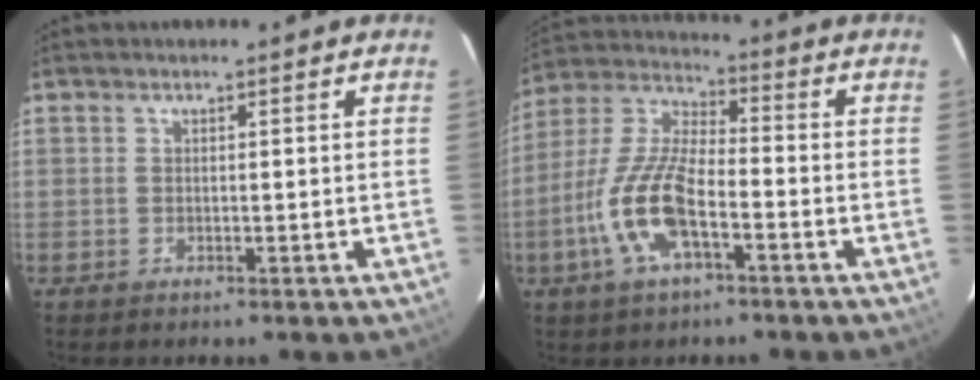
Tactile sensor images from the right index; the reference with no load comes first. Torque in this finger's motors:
{"motor_torque": [1.91, -0.23, 1.06, 0.21]}